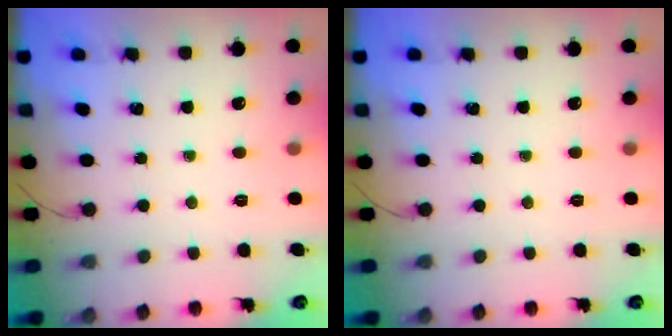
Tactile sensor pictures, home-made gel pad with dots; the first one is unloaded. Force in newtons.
{"total": 0.0}